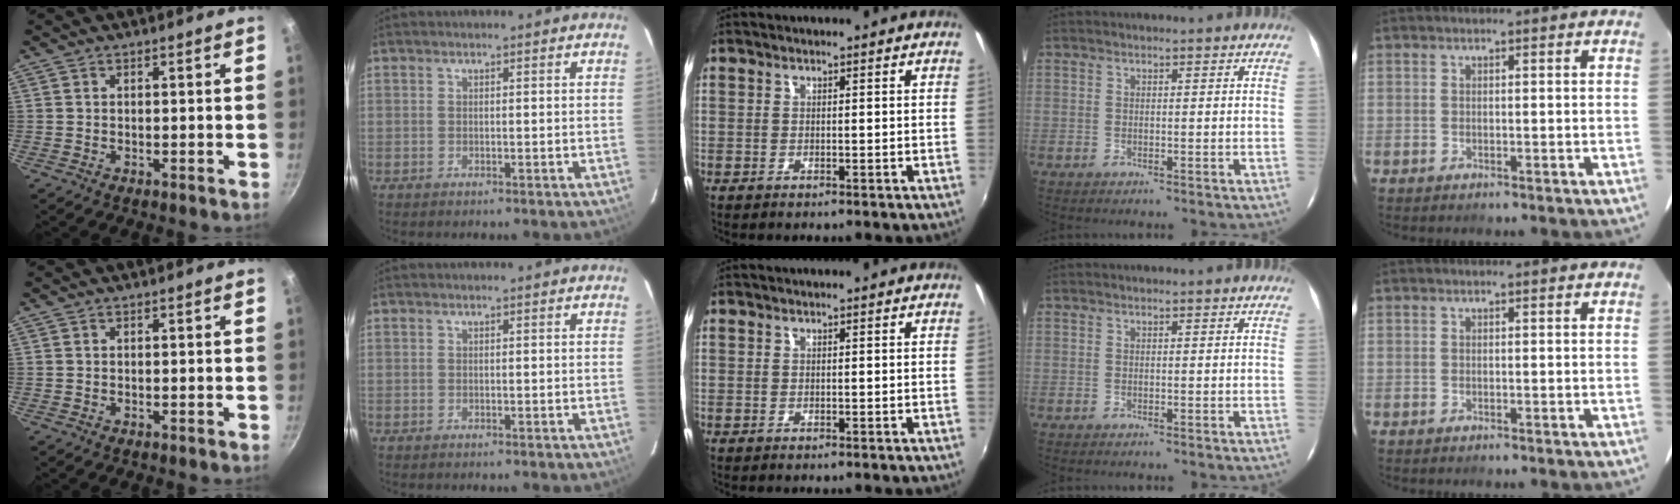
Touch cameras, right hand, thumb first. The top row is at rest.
{}